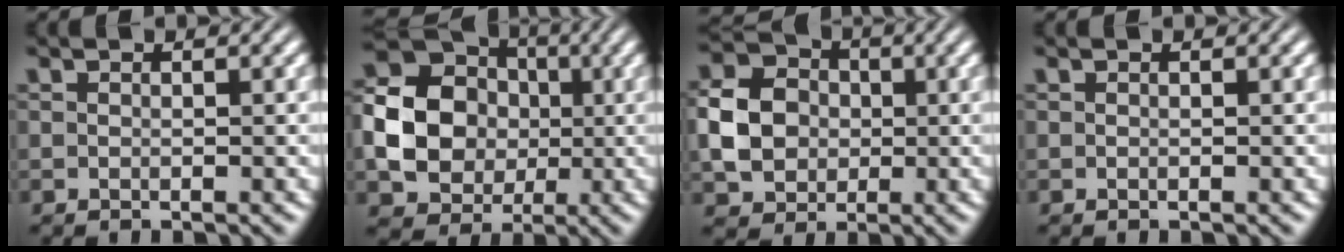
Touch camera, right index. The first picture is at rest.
{"total": 14.5, "force": [0.9, 12.6, 7.0], "torque": [-0.162, -0.033, 0.013]}
{"total": 5.4, "force": [0.4, 4.4, 3.2], "torque": [-0.058, -0.013, 0.015]}
{"total": 0.0}